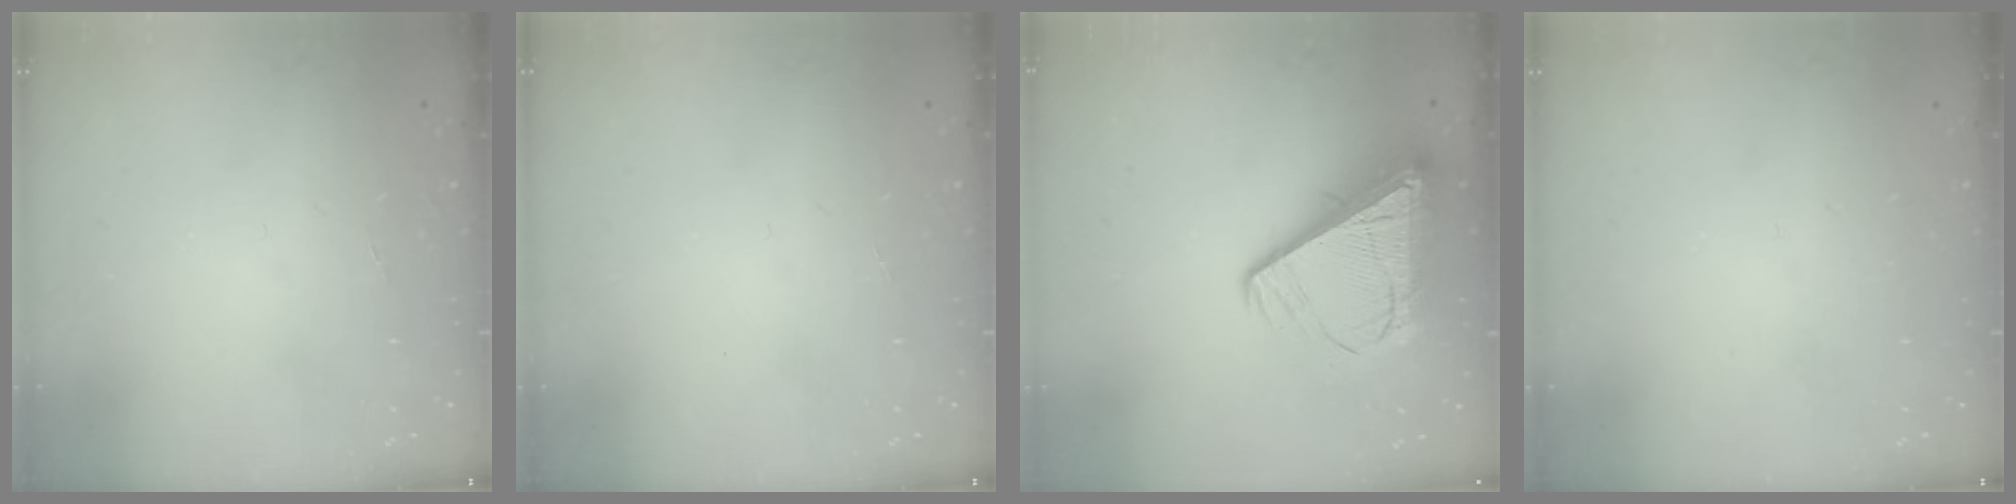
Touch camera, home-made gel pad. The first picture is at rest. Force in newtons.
{"total": 0.0}
{"total": 14.3, "press": 14.2, "slide": 1.5}
{"total": 0.0}